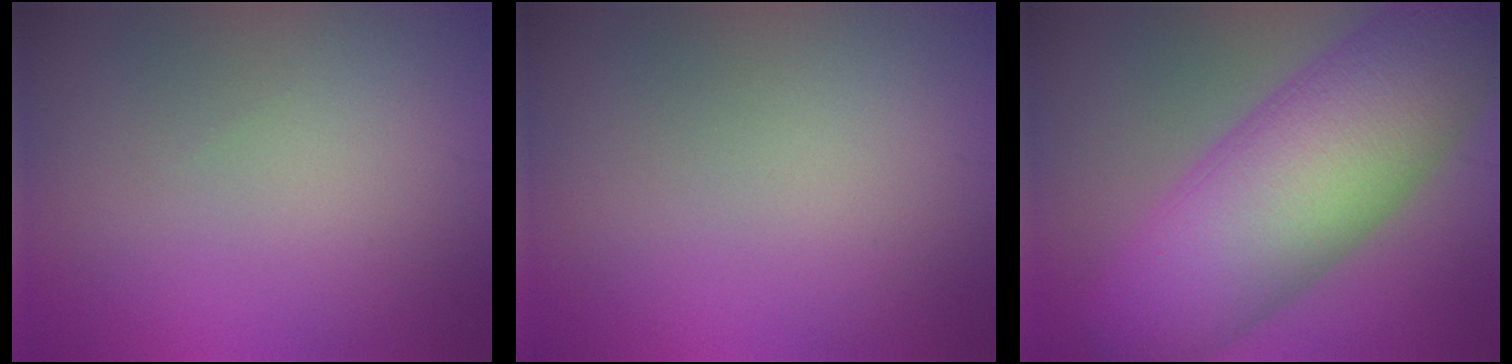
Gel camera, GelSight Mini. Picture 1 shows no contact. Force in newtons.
{"total": 0.0}
{"total": 13.9, "press": 13.9, "slide": 0.3}